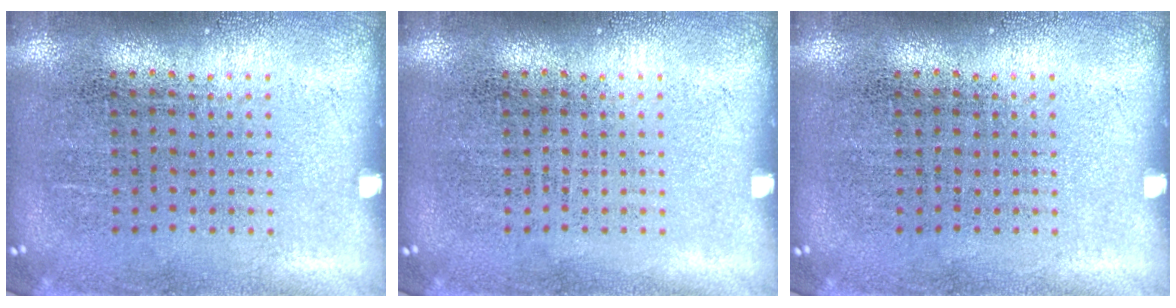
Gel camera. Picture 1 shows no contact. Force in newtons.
{"total": 0.0}
{"total": 0.0}